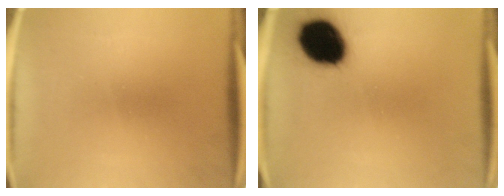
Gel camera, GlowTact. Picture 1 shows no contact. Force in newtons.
{"total": 16.1}